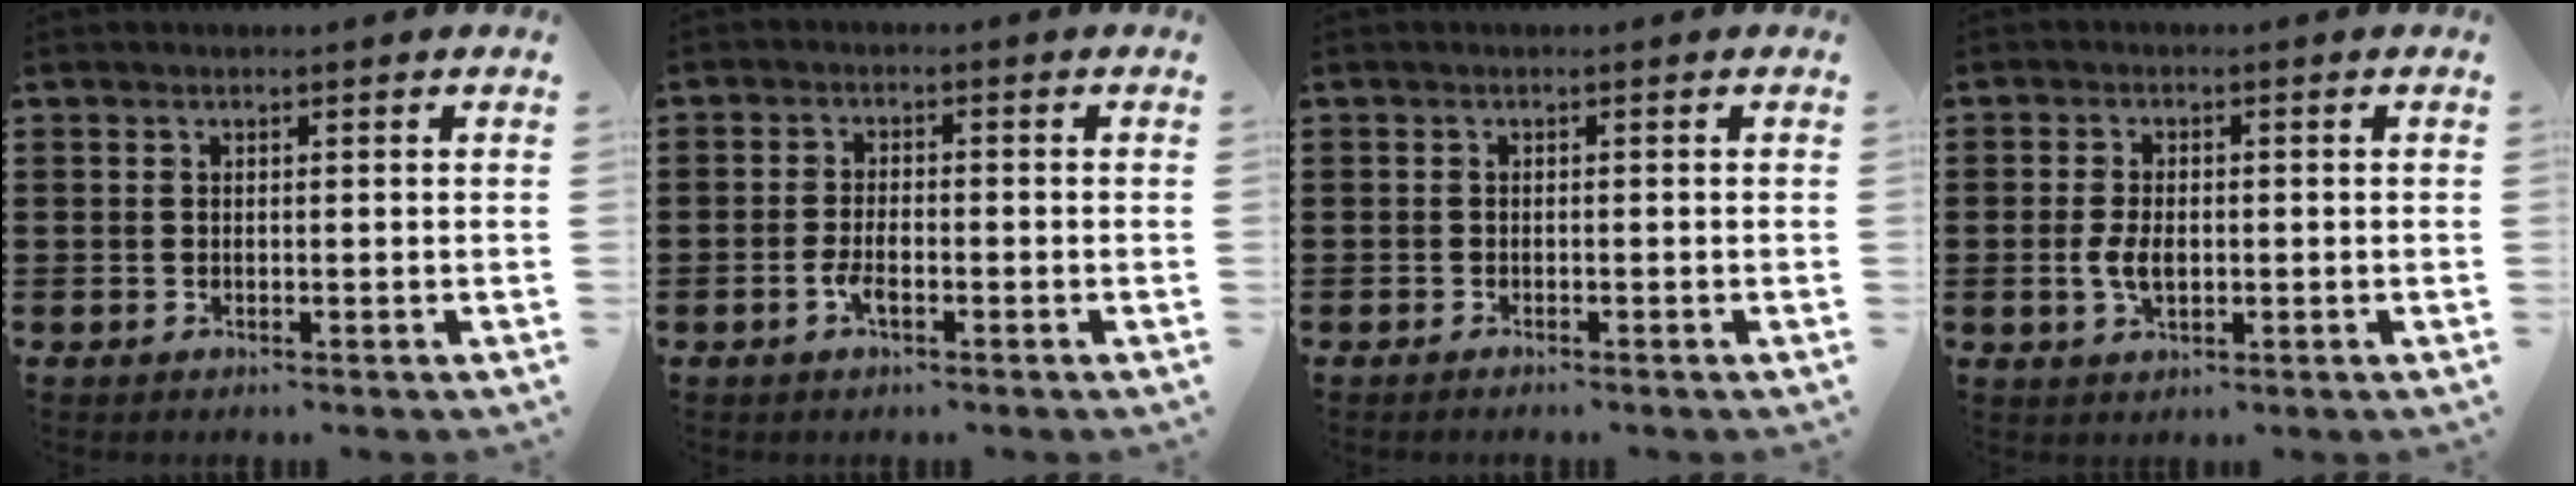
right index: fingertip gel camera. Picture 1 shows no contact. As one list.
[{"total": 3.1, "force": [-1.4, 1.1, 2.5], "torque": [-0.059, -0.004, -0.028]}, {"total": 0.7, "force": [-0.7, -0.1, 0.1], "torque": [-0.003, -0.003, -0.013]}, {"total": 3.8, "force": [-0.5, 2.1, 3.2], "torque": [-0.074, -0.001, -0.012]}]